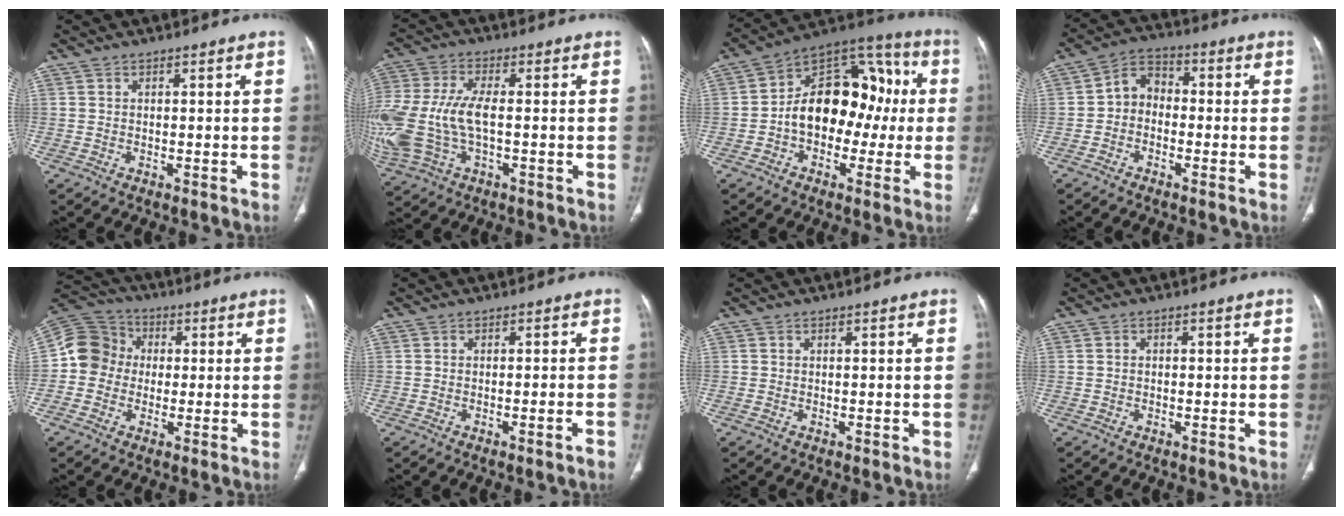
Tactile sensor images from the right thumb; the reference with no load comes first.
{"total": 18.7, "force": [-2.1, 10.2, 15.6], "torque": [-0.402, 0.003, -0.025]}
{"total": 18.3, "force": [-0.9, 12.4, 13.4], "torque": [-0.155, 0.060, -0.024]}
{"total": 6.0, "force": [-1.1, 4.9, 3.4], "torque": [-0.034, 0.028, -0.038]}
{"total": 10.2, "force": [-0.1, 9.4, 3.9], "torque": [-0.059, 0.030, -0.015]}
{"total": 2.1, "force": [-1.3, -0.1, 1.6], "torque": [-0.032, 0.004, -0.015]}
{"total": 0.0}
{"total": 0.6, "force": [-0.1, 0.5, 0.3], "torque": [-0.003, 0.004, -0.002]}